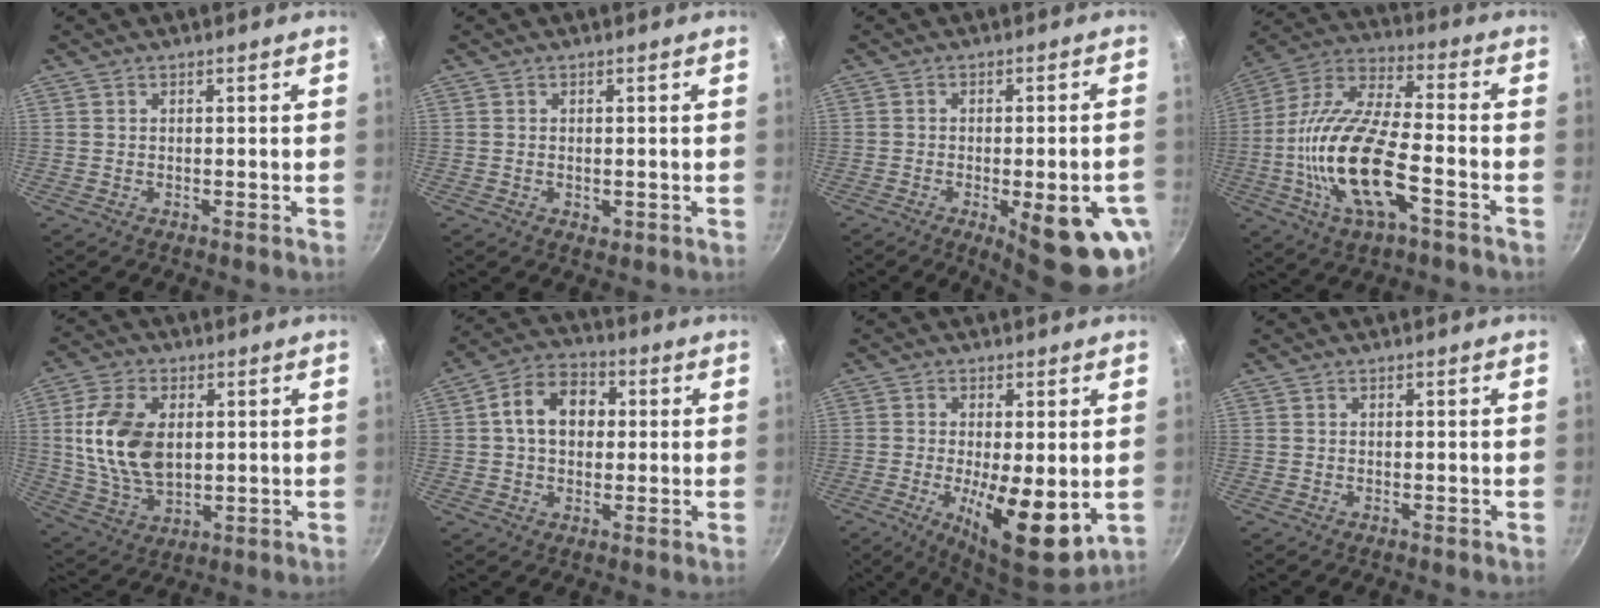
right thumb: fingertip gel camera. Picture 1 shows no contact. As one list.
[{"total": 1.6, "force": [-0.3, 1.1, 1.1], "torque": [-0.014, -0.003, -0.003]}, {"total": 16.2, "force": [-5.7, 5.1, 14.2], "torque": [-0.150, 0.007, -0.064]}, {"total": 20.4, "force": [-5.8, 7.7, 18.0], "torque": [-0.353, 0.030, -0.127]}, {"total": 14.4, "force": [2.0, 9.0, 11.1], "torque": [-0.197, -0.013, 0.044]}, {"total": 10.7, "force": [1.5, 7.9, 7.1], "torque": [-0.086, 0.022, 0.007]}, {"total": 12.7, "force": [-2.2, 4.2, 11.8], "torque": [-0.180, -0.009, -0.025]}, {"total": 0.0}]